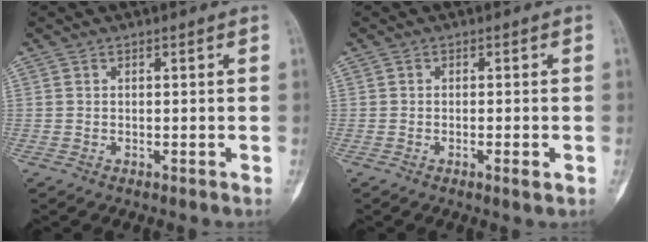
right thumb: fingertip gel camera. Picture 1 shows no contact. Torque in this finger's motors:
{"motor_torque": [-0.74, -0.04, -0.21, 0.26, -0.02]}